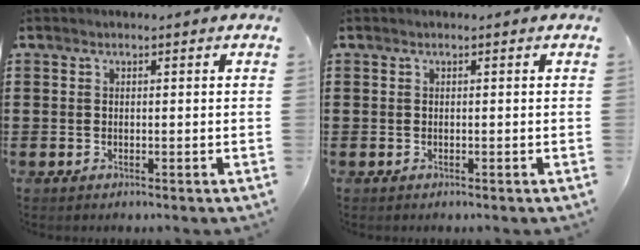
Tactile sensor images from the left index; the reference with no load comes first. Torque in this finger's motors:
{"motor_torque": [-0.05, -0.04, 0.00, 0.00]}